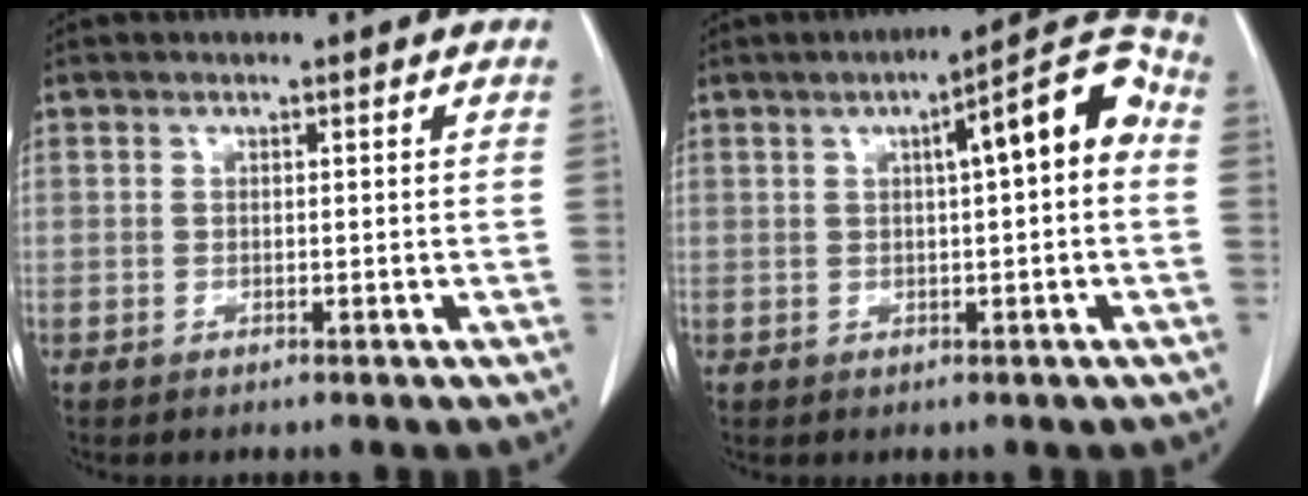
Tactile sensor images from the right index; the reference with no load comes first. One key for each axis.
{"total": 9.6, "fx": 1.5, "fy": 1.7, "fz": 9.4, "tx": -0.128, "ty": 0.034, "tz": 0.015}